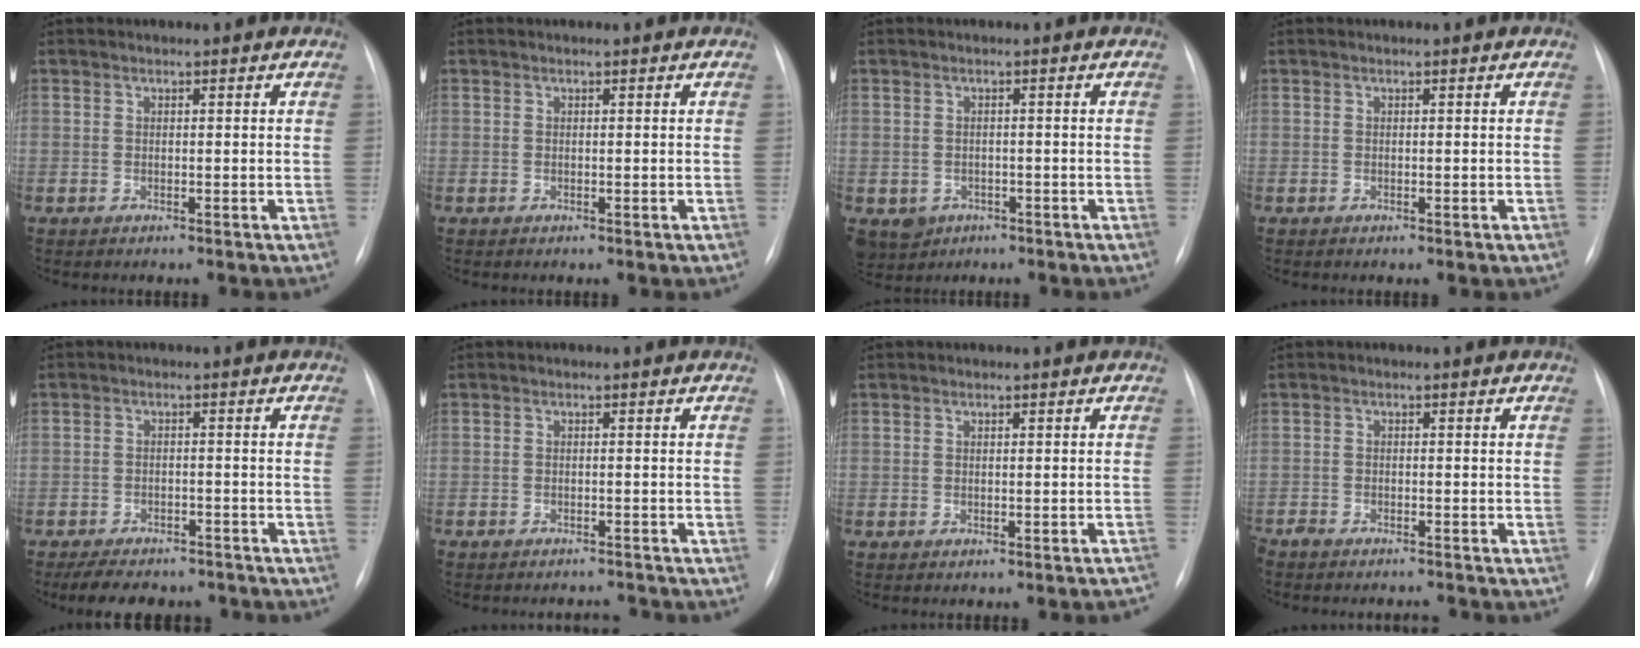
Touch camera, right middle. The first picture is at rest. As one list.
[{"total": 0.0}, {"total": 4.3, "force": [-2.0, 3.7, 1.0], "torque": [-0.017, 0.003, -0.023]}, {"total": 0.0}, {"total": 10.1, "force": [-8.6, 3.9, 3.6], "torque": [-0.057, 0.003, -0.114]}, {"total": 3.5, "force": [-3.4, 0.8, 0.2], "torque": [0.003, -0.002, -0.046]}, {"total": 2.4, "force": [-2.3, 0.2, 0.7], "torque": [-0.001, -0.002, -0.024]}, {"total": 5.0, "force": [-4.8, 0.8, 1.1], "torque": [-0.011, -0.009, -0.075]}]